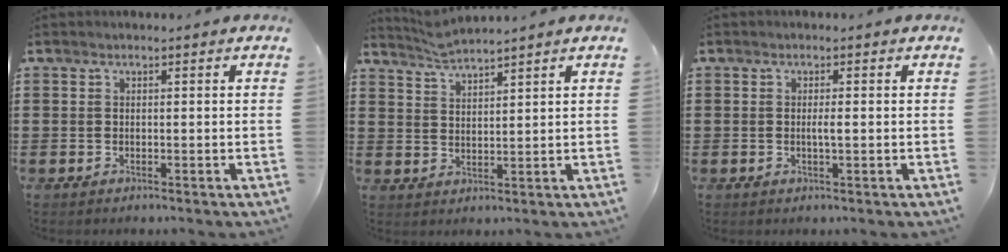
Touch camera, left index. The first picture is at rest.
{"total": 3.1, "force": [3.0, -0.3, 0.5], "torque": [-0.018, -0.007, 0.057]}
{"total": 1.4, "force": [-0.1, 0.1, 1.4], "torque": [-0.027, -0.004, -0.001]}